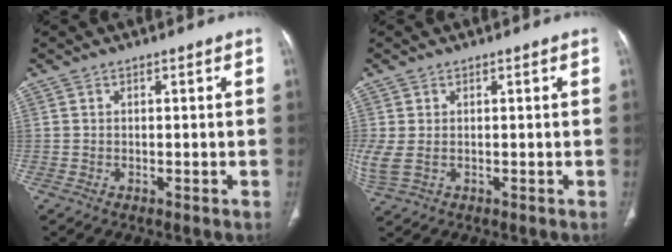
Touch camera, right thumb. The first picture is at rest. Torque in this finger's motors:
{"motor_torque": [2.00, 3.01, 1.28, 0.25, 0.26]}